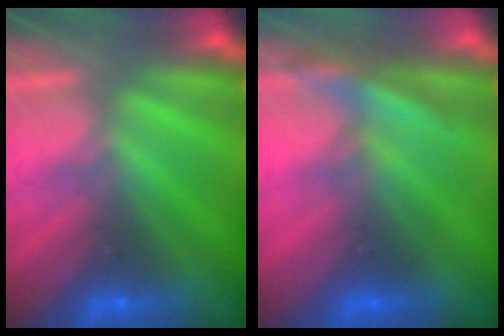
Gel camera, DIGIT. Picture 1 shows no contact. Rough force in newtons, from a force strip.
{"total": 2.9}